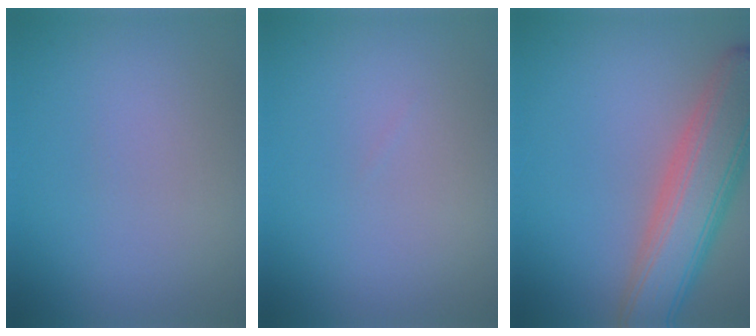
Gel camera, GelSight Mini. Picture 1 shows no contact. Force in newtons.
{"total": 0.0}
{"total": 7.9, "press": 7.9, "slide": 0.6}